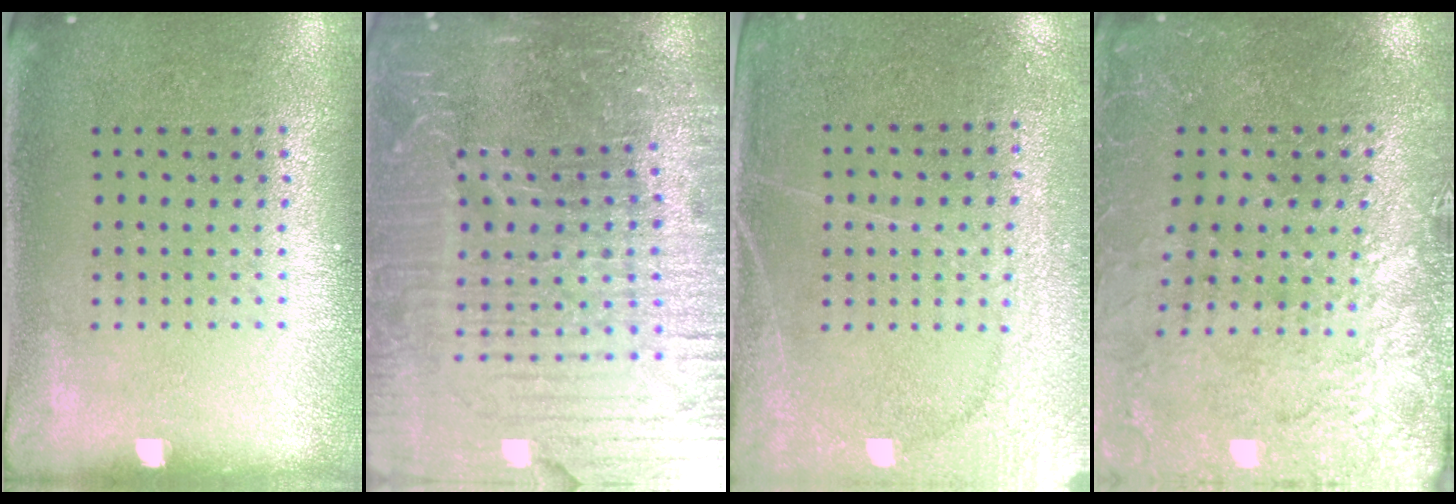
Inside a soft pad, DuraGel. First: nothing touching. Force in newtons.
{"total": 6.9, "press": 6.0, "slide": 3.4}
{"total": 3.0, "press": 2.8, "slide": 1.2}
{"total": 2.9, "press": 2.9, "slide": 0.3}